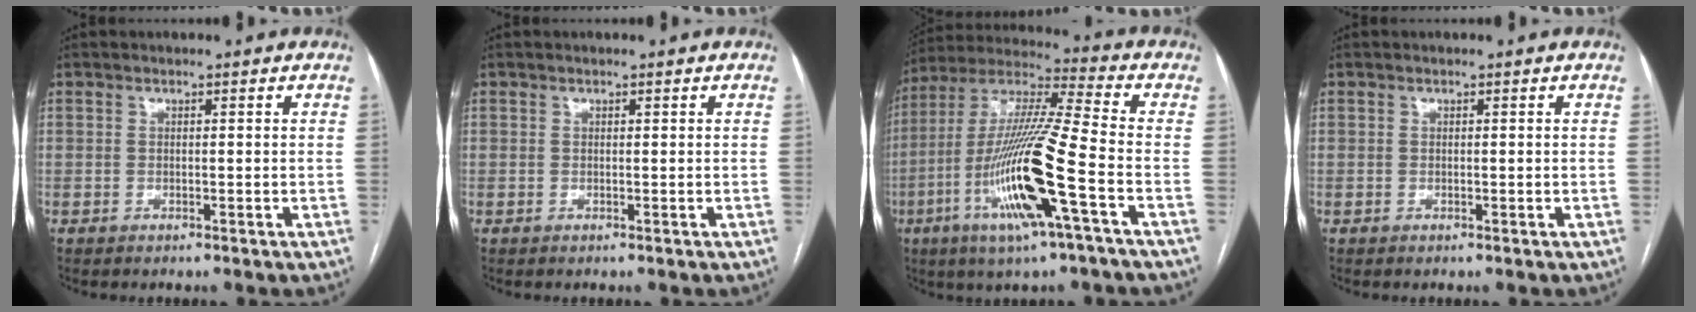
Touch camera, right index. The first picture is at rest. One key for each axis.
{"total": 0.0}
{"total": 18.3, "fx": -6.2, "fy": 0.2, "fz": 17.2, "tx": -0.351, "ty": -0.015, "tz": -0.122}
{"total": 0.0}